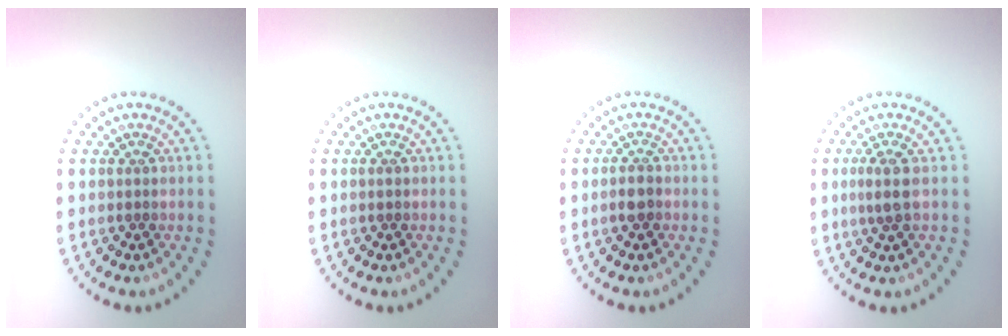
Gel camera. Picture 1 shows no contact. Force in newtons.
{"total": 0.5, "press": 0.5, "slide": 0.1}
{"total": 1.7, "press": 1.5, "slide": 0.7}
{"total": 1.9, "press": 1.6, "slide": 1.0}